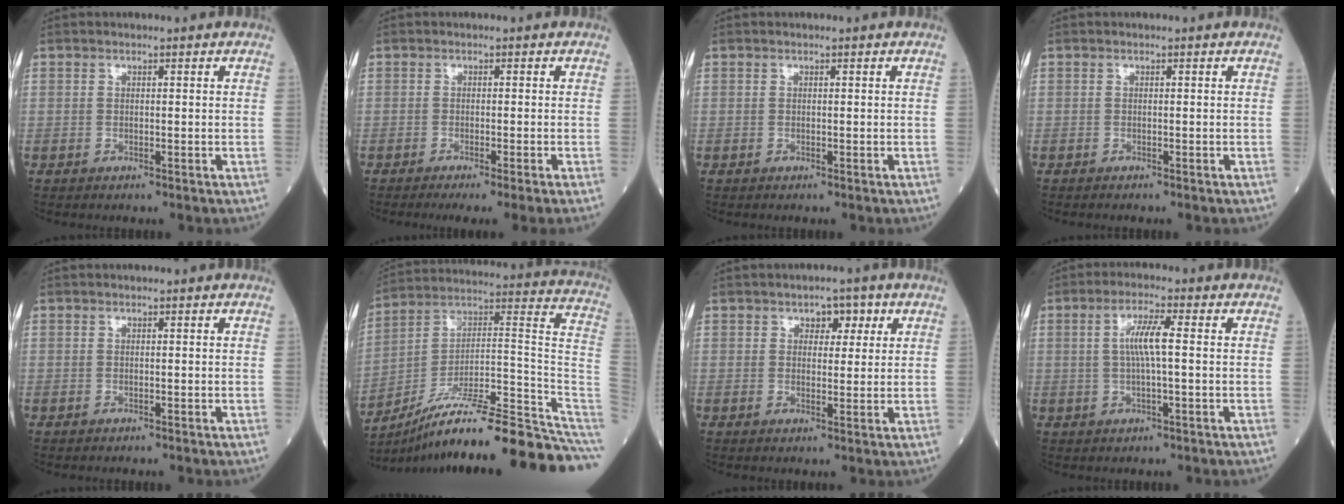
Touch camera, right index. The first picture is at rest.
{"total": 5.9, "force": [-4.6, -1.2, 3.5], "torque": [-0.026, -0.012, -0.068]}
{"total": 0.0}
{"total": 0.7, "force": [-0.6, 0.0, 0.4], "torque": [-0.003, 0.000, -0.006]}
{"total": 0.0}
{"total": 26.2, "force": [-21.4, 1.0, 15.1], "torque": [-0.125, 0.037, -0.330]}
{"total": 3.4, "force": [1.6, 2.1, 2.1], "torque": [-0.020, 0.009, 0.021]}
{"total": 4.9, "force": [0.5, 0.3, 4.9], "torque": [-0.097, 0.007, 0.009]}